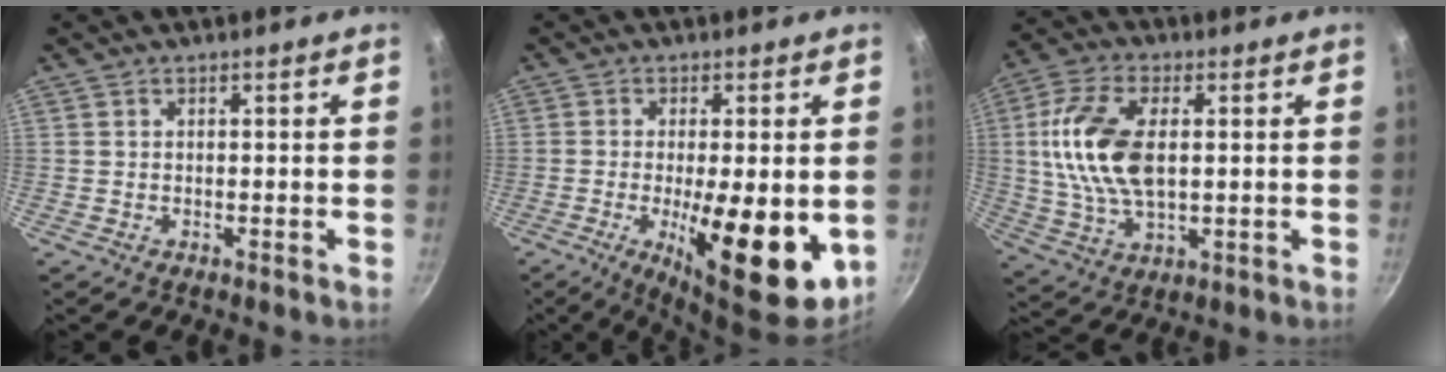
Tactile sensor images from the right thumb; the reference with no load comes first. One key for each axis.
{"total": 15.5, "fx": -3.3, "fy": 4.9, "fz": 14.3, "tx": -0.205, "ty": -0.006, "tz": -0.042}
{"total": 14.9, "fx": 1.9, "fy": 8.0, "fz": 12.4, "tx": -0.238, "ty": 0.002, "tz": 0.034}